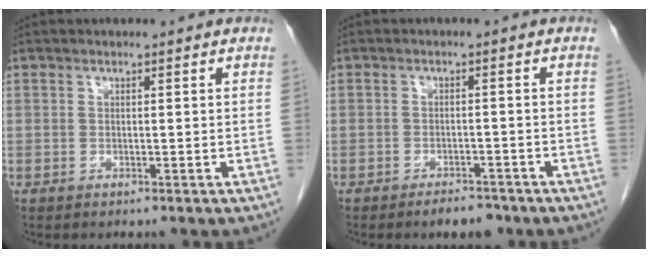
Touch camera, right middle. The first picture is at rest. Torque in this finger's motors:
{"motor_torque": [1.13, -0.92, 0.21, 0.13]}